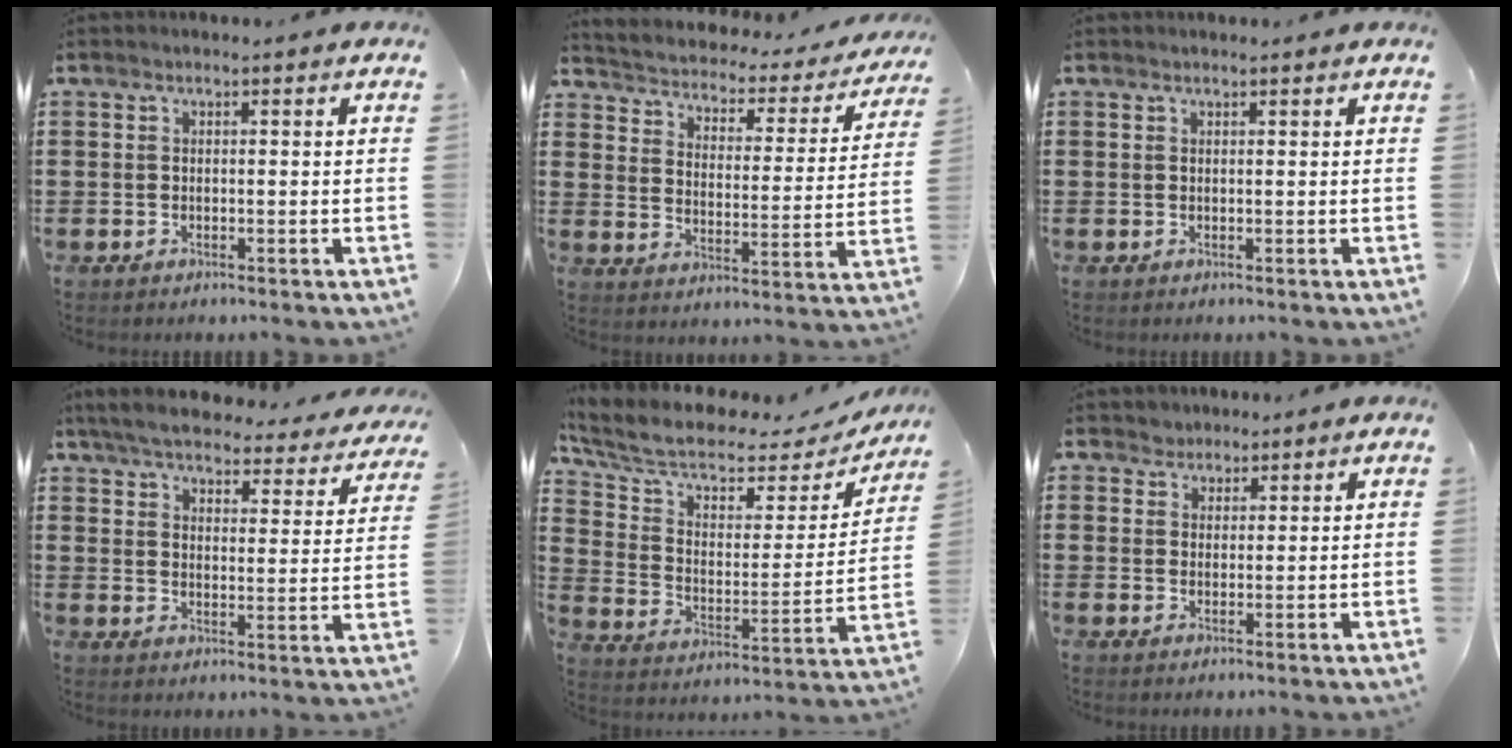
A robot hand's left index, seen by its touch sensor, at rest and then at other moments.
{"total": 1.7, "force": [1.6, 0.5, 0.3], "torque": [-0.023, -0.024, 0.014]}
{"total": 0.5, "force": [0.4, 0.0, 0.3], "torque": [-0.007, -0.001, 0.009]}
{"total": 5.3, "force": [5.0, 0.3, 1.6], "torque": [-0.058, -0.035, 0.084]}
{"total": 7.3, "force": [5.9, 2.6, 3.6], "torque": [-0.100, -0.039, 0.098]}
{"total": 2.6, "force": [2.0, 1.7, -0.3], "torque": [-0.007, 0.009, 0.039]}